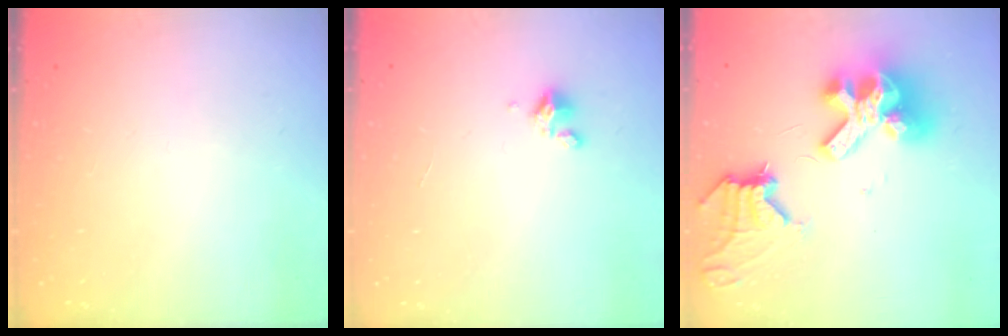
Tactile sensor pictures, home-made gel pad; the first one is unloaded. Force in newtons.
{"total": 1.2, "press": 1.2, "slide": 0.2}
{"total": 17.0, "press": 16.9, "slide": 1.9}